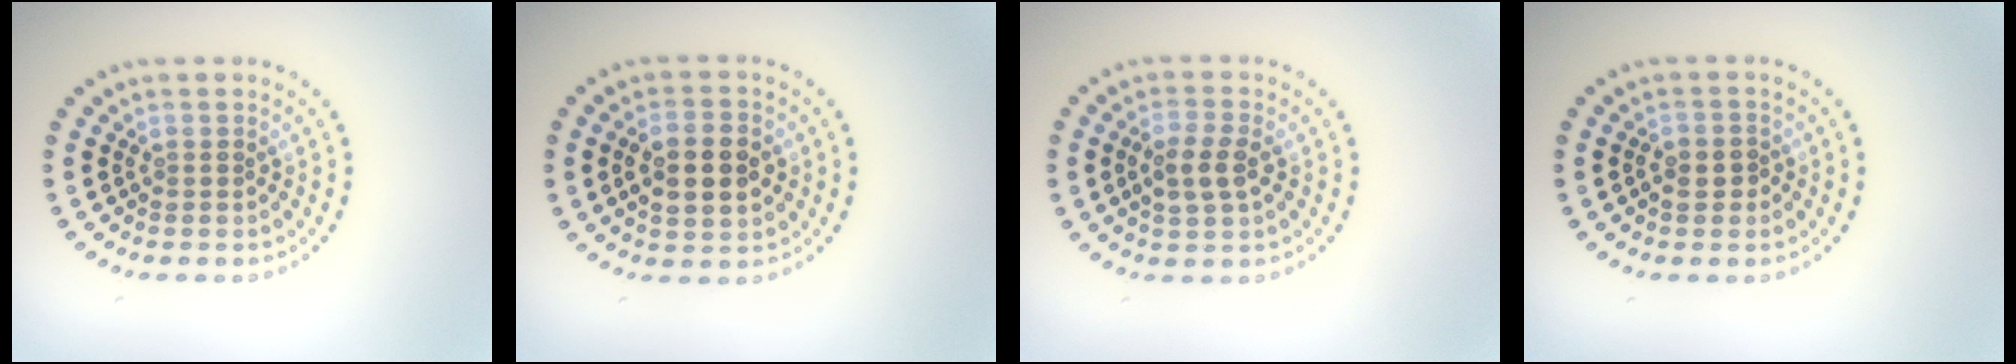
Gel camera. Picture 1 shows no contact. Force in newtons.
{"total": 4.3, "press": 4.3, "slide": 0.3}
{"total": 2.8, "press": 2.8, "slide": 0.6}
{"total": 1.4, "press": 1.4, "slide": 0.4}